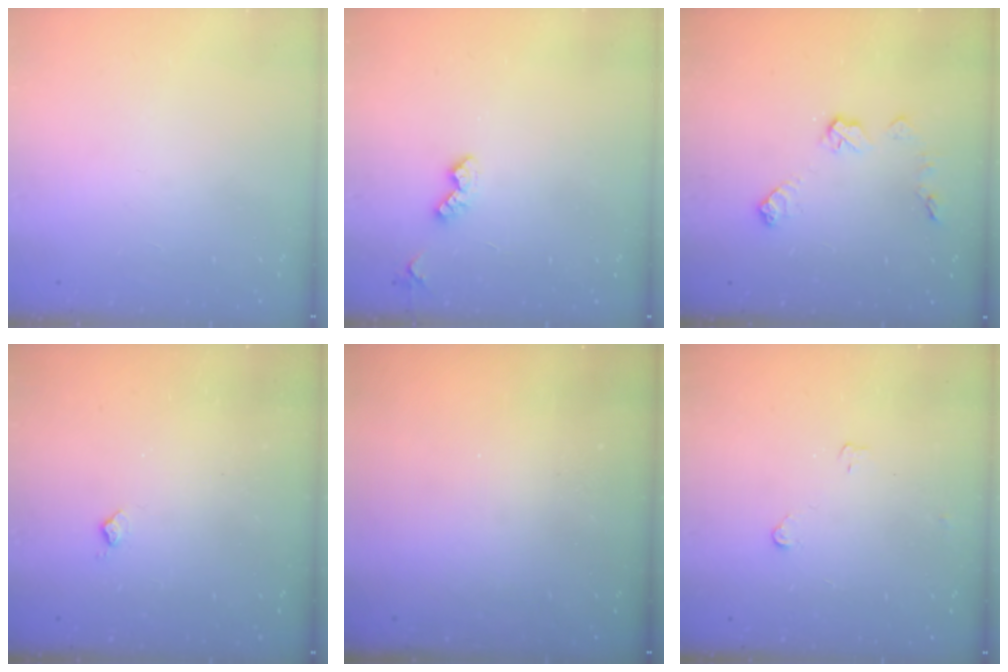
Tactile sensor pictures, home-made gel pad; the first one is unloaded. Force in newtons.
{"total": 4.3, "press": 4.3, "slide": 0.7}
{"total": 8.4, "press": 8.4, "slide": 0.3}
{"total": 3.8, "press": 3.8, "slide": 0.6}
{"total": 0.0}
{"total": 3.3, "press": 3.3, "slide": 0.4}